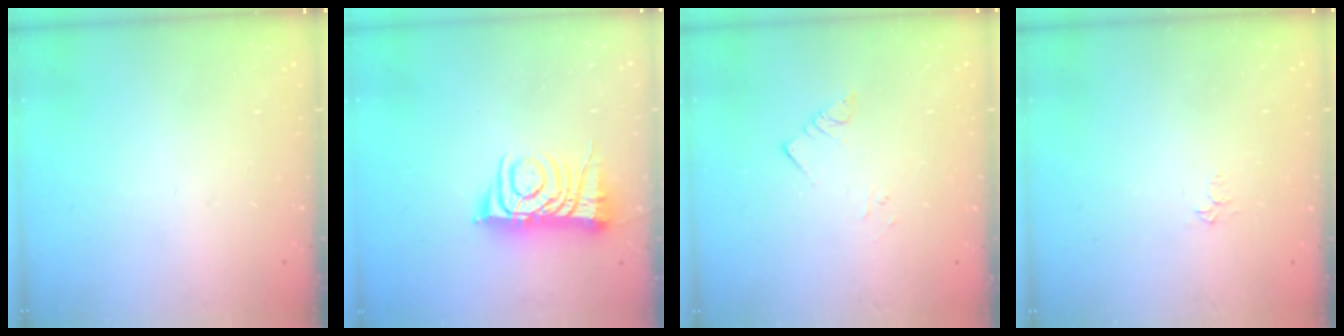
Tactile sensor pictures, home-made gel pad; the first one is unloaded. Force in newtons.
{"total": 8.6, "press": 8.5, "slide": 1.0}
{"total": 3.3, "press": 3.3, "slide": 0.2}
{"total": 3.3, "press": 3.2, "slide": 0.4}